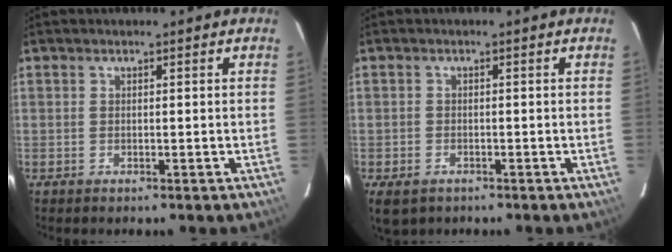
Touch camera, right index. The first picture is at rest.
{"total": 5.2, "force": [-3.0, 3.5, 2.5], "torque": [-0.060, -0.013, -0.047]}